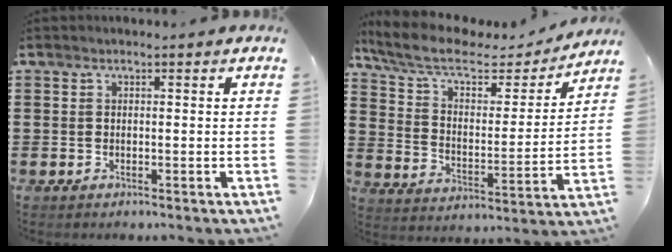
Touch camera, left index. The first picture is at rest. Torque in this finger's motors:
{"motor_torque": [1.01, -1.13, 0.04, -0.08]}